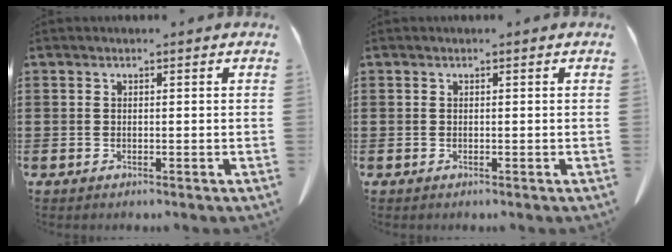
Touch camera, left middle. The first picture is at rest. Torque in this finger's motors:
{"motor_torque": [-0.07, 0.07, -0.02, -0.01]}